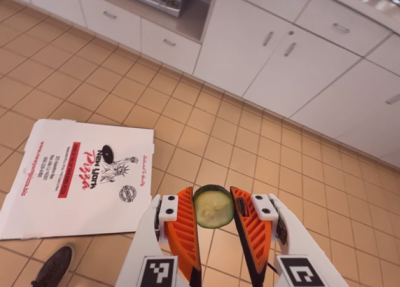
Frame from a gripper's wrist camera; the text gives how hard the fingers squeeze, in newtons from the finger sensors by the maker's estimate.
{"total": 7.9, "left": 7.7, "right": 8.2}